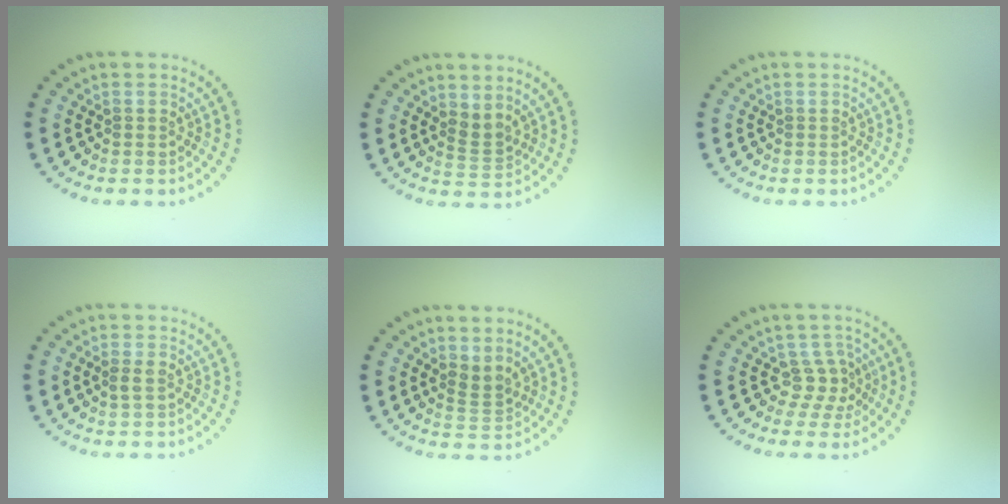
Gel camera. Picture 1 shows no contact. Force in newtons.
{"total": 1.8, "press": 1.3, "slide": 1.1}
{"total": 0.0}
{"total": 1.0, "press": 1.0, "slide": 0.2}
{"total": 1.9, "press": 1.3, "slide": 1.3}
{"total": 2.4, "press": 1.5, "slide": 1.9}